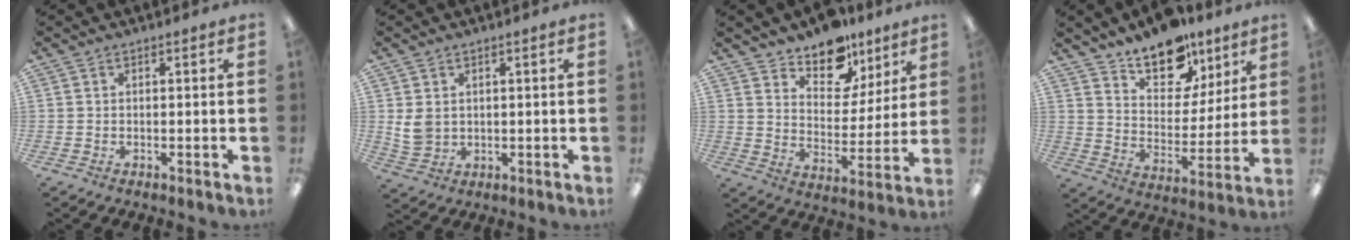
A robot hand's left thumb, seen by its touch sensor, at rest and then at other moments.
{"total": 4.9, "force": [1.4, 3.8, 2.8], "torque": [-0.052, 0.001, 0.030]}
{"total": 12.7, "force": [10.1, 6.7, 3.8], "torque": [-0.056, -0.071, 0.186]}
{"total": 14.7, "force": [11.3, 7.5, 5.7], "torque": [-0.086, -0.076, 0.203]}